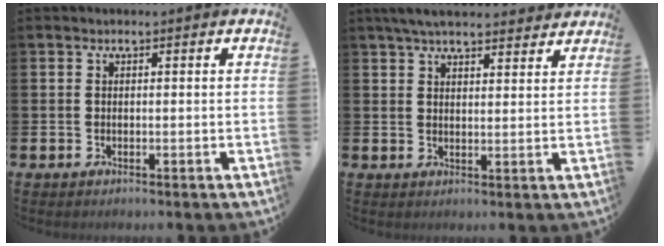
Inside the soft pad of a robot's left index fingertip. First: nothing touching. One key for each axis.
{"total": 5.0, "fx": 4.6, "fy": 0.9, "fz": 1.5, "tx": -0.040, "ty": -0.013, "tz": 0.086}